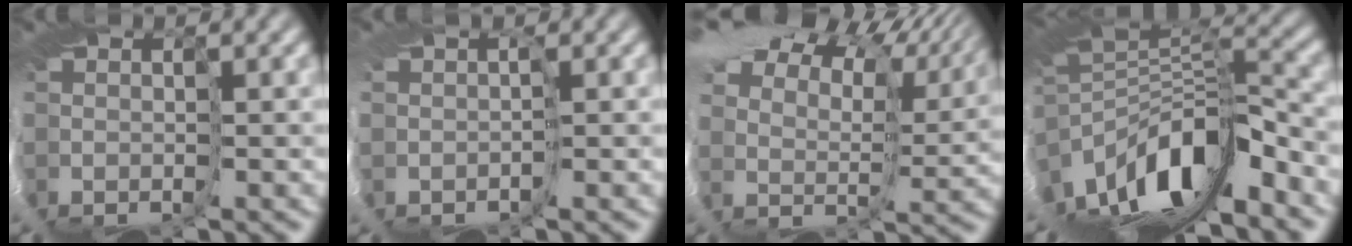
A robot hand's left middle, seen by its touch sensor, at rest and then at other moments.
{"total": 1.5, "force": [-0.2, -1.4, -0.4], "torque": [0.016, -0.004, 0.017]}
{"total": 13.1, "force": [11.9, 3.1, 4.5], "torque": [-0.102, 0.039, 0.240]}
{"total": 5.8, "force": [-3.1, -1.6, 4.7], "torque": [-0.091, 0.018, -0.039]}